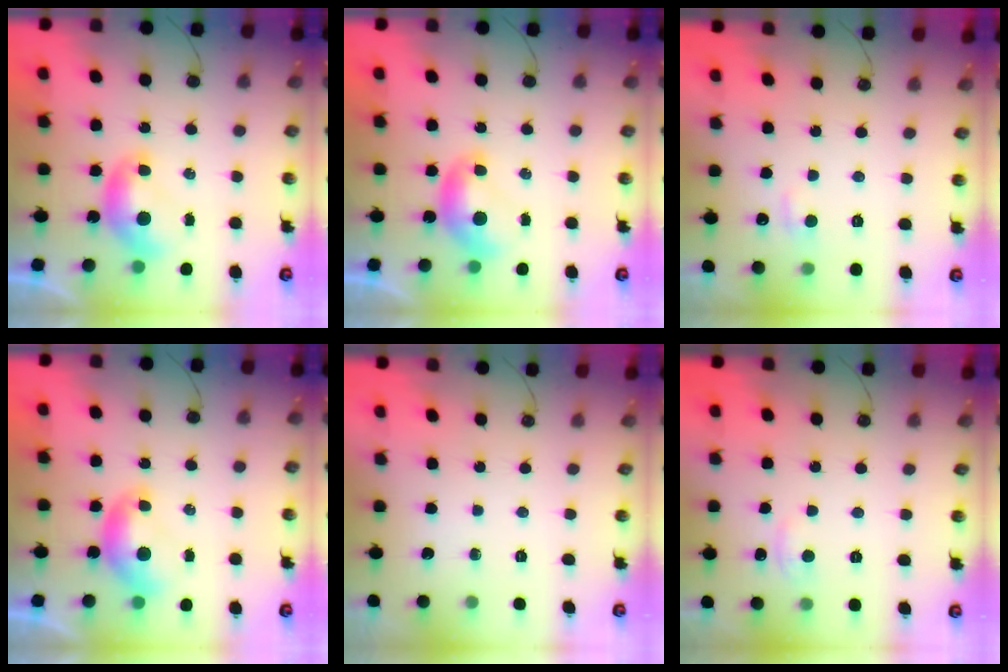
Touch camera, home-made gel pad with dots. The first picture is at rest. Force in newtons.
{"total": 0.0}
{"total": 1.3, "press": 1.2, "slide": 0.6}
{"total": 0.0}
{"total": 0.0}
{"total": 3.1, "press": 3.1, "slide": 0.2}